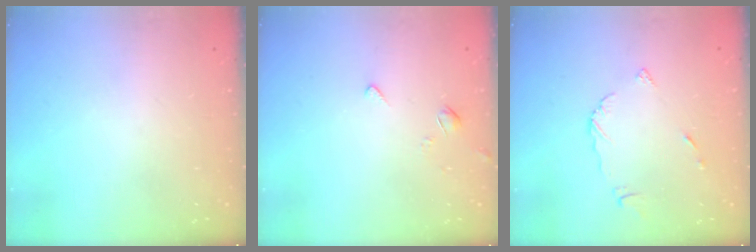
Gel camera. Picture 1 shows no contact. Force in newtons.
{"total": 2.5, "press": 2.5, "slide": 0.5}
{"total": 4.5, "press": 4.5, "slide": 0.5}